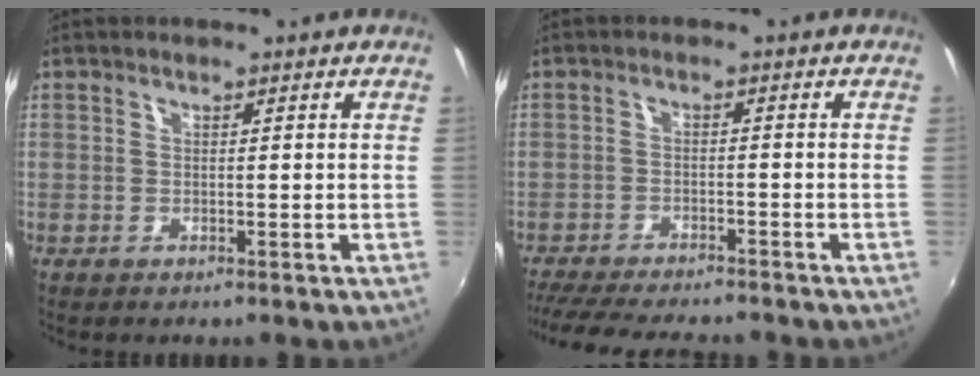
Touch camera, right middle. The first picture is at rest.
{"total": 12.0, "force": [-10.8, 1.9, 5.0], "torque": [-0.118, -0.022, -0.172]}